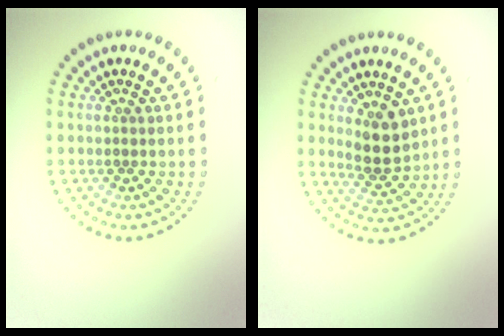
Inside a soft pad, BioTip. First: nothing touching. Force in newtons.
{"total": 3.6, "press": 3.3, "slide": 1.3}